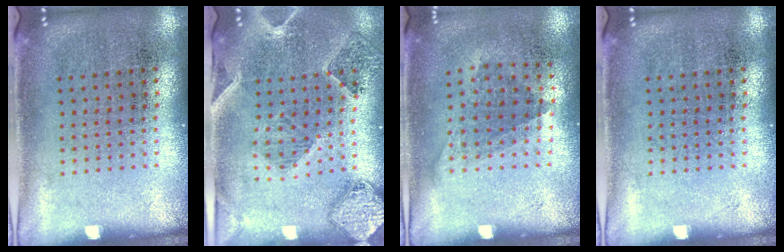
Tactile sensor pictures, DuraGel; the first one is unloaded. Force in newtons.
{"total": 1.6, "press": 1.6, "slide": 0.3}
{"total": 1.1, "press": 0.8, "slide": 0.7}
{"total": 0.0}